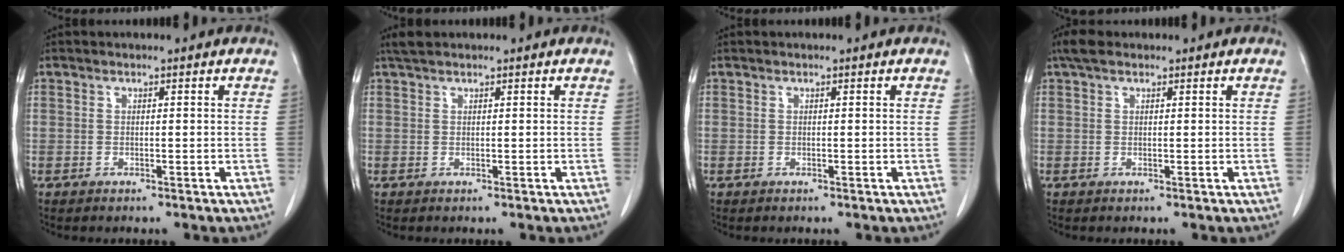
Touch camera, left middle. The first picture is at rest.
{"total": 1.7, "force": [1.5, 0.3, 0.7], "torque": [-0.020, 0.013, 0.030]}
{"total": 0.0}
{"total": 2.6, "force": [1.9, 1.2, 1.4], "torque": [-0.031, 0.021, 0.034]}